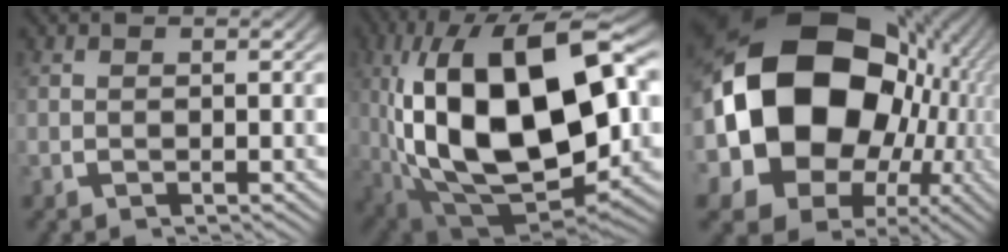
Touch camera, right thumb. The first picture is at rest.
{"total": 24.4, "force": [-1.0, 14.4, 19.7], "torque": [-0.390, -0.058, 0.016]}
{"total": 28.8, "force": [0.5, 20.3, 20.3], "torque": [-0.386, -0.059, 0.024]}